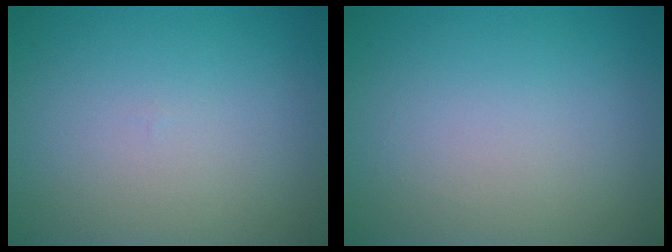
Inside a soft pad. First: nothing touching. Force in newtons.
{"total": 0.0}